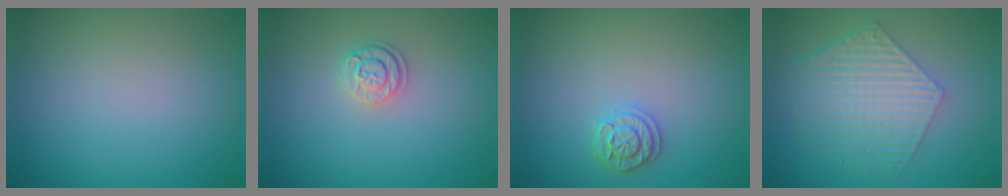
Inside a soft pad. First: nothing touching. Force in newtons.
{"total": 1.7, "press": 1.7, "slide": 0.5}
{"total": 1.9, "press": 1.9, "slide": 0.3}
{"total": 6.0, "press": 4.4, "slide": 4.0}